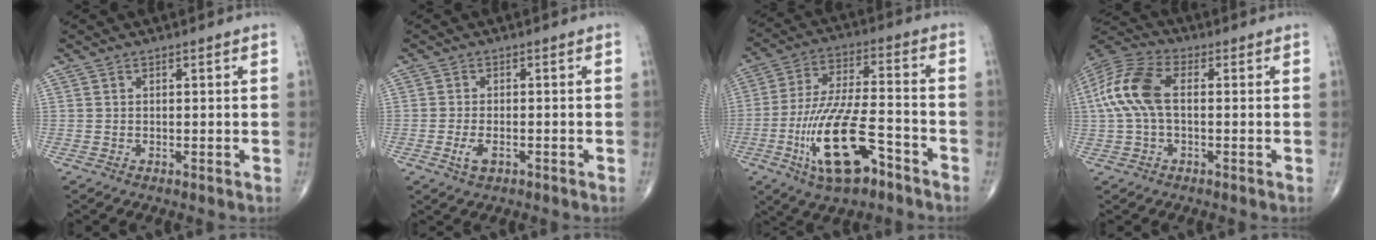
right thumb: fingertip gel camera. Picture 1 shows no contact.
{"total": 3.0, "force": [-1.2, 1.5, 2.3], "torque": [-0.048, 0.001, -0.021]}
{"total": 17.4, "force": [-7.8, 6.3, 14.2], "torque": [-0.278, 0.035, -0.133]}
{"total": 11.7, "force": [0.7, 6.3, 9.8], "torque": [-0.223, 0.031, 0.007]}